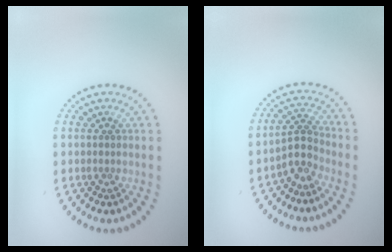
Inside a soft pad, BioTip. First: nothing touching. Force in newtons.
{"total": 2.7, "press": 2.1, "slide": 1.7}